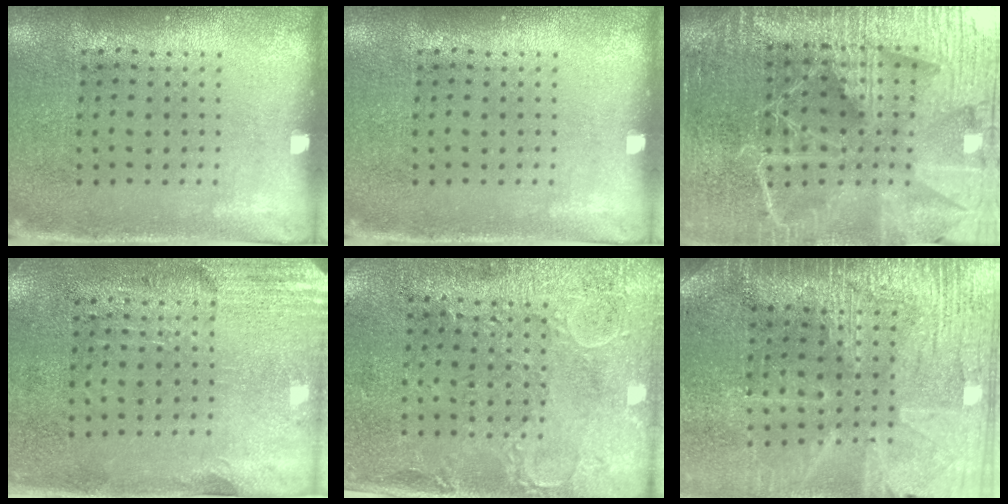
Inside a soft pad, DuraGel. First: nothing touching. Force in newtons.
{"total": 0.0}
{"total": 5.8, "press": 5.1, "slide": 2.7}
{"total": 2.8, "press": 2.4, "slide": 1.4}
{"total": 2.8, "press": 2.5, "slide": 1.2}
{"total": 3.4, "press": 3.2, "slide": 1.0}